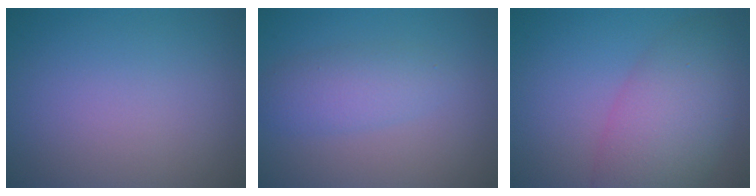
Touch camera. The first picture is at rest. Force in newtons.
{"total": 2.8, "press": 2.8, "slide": 0.2}
{"total": 6.8, "press": 6.7, "slide": 0.5}